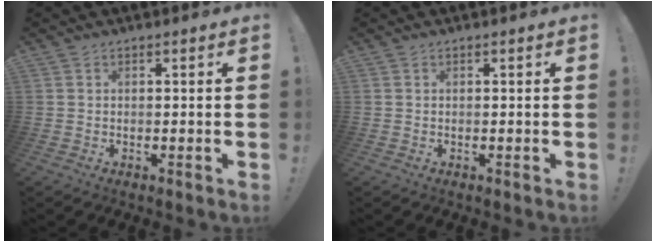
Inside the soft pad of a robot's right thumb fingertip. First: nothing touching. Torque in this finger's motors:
{"motor_torque": [0.02, 0.02, -0.04, -0.03, 0.00]}